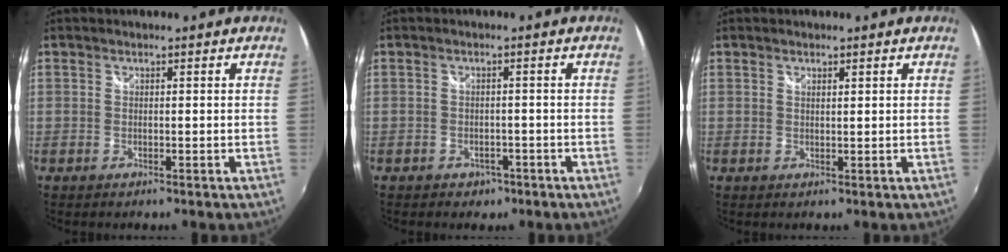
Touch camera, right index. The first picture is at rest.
{"total": 3.4, "force": [-2.0, 2.6, 0.9], "torque": [-0.024, -0.002, -0.026]}
{"total": 0.8, "force": [0.6, 0.2, 0.4], "torque": [-0.006, 0.000, 0.011]}